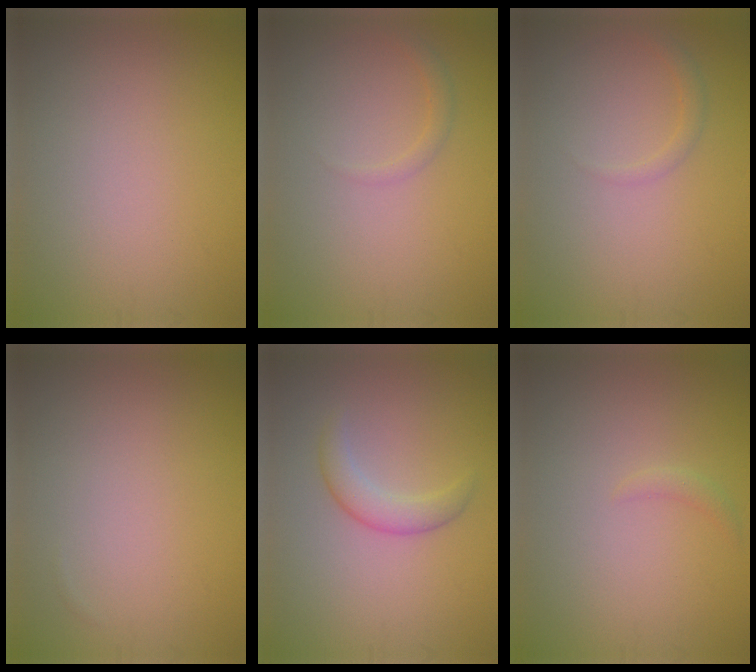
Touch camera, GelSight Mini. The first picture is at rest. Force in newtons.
{"total": 1.0, "press": 1.0, "slide": 0.1}
{"total": 1.0, "press": 1.0, "slide": 0.1}
{"total": 0.0}
{"total": 2.3, "press": 2.3, "slide": 0.0}
{"total": 0.8, "press": 0.8, "slide": 0.1}